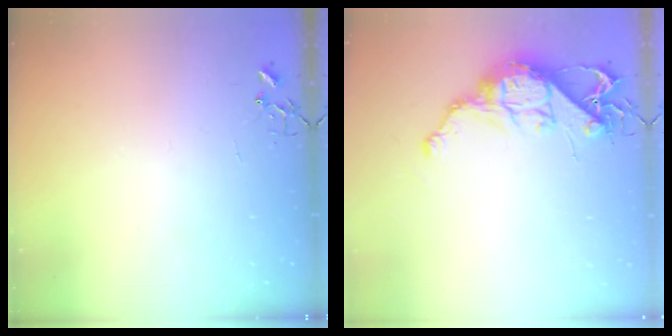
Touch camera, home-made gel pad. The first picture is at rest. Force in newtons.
{"total": 12.8, "press": 12.7, "slide": 1.0}